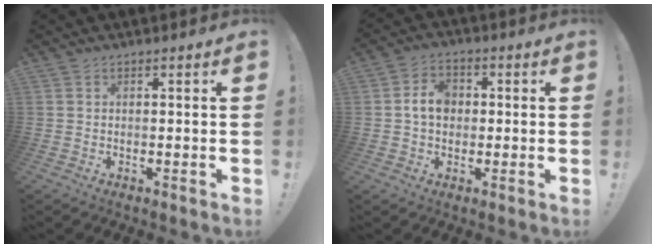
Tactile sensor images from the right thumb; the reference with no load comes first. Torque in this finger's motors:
{"motor_torque": [0.94, 1.27, 0.47, -0.14, 0.00]}